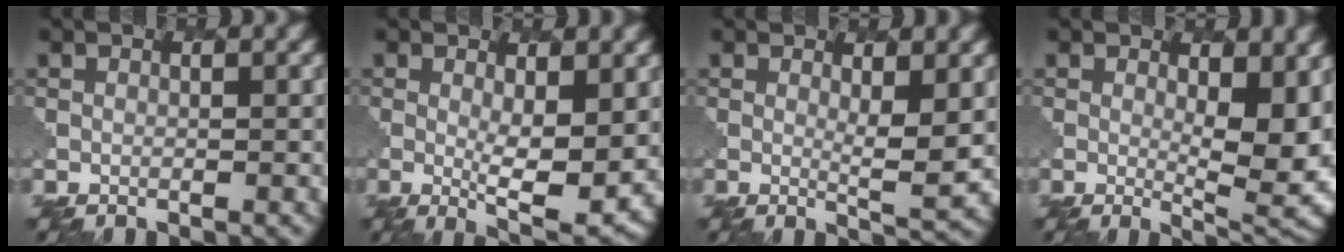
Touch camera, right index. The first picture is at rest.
{"total": 5.3, "force": [0.6, 1.4, 5.1], "torque": [-0.083, -0.019, 0.016]}
{"total": 2.6, "force": [1.0, 0.4, 2.4], "torque": [-0.039, -0.011, 0.018]}
{"total": 7.9, "force": [0.7, 3.0, 7.3], "torque": [-0.101, -0.013, 0.016]}